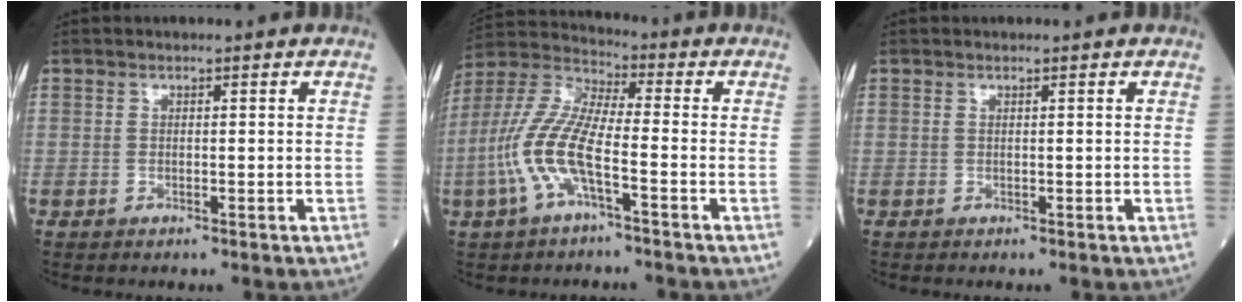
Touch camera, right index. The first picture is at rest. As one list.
[{"total": 11.2, "force": [-3.8, 2.5, 10.3], "torque": [-0.243, 0.006, -0.079]}, {"total": 0.0}]